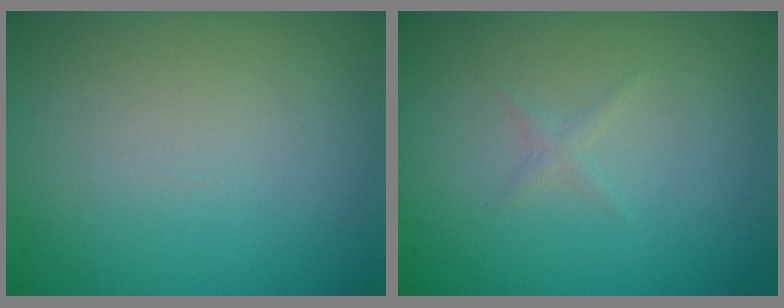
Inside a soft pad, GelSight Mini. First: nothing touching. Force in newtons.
{"total": 0.5, "press": 0.5, "slide": 0.0}